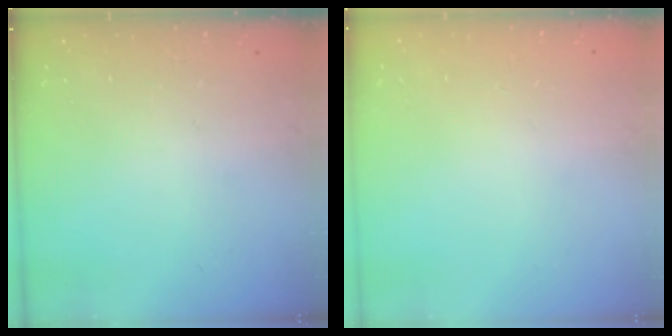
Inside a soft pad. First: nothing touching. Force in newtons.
{"total": 0.0}